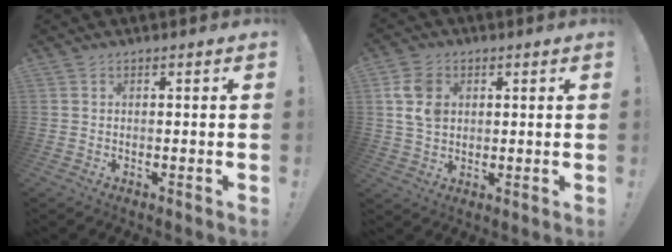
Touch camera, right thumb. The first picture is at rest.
{"total": 9.9, "force": [2.5, 7.7, 5.7], "torque": [-0.107, 0.007, 0.051]}